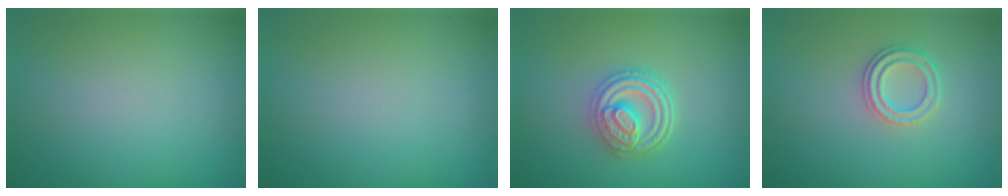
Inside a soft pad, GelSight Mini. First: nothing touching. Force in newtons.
{"total": 0.0}
{"total": 4.8, "press": 3.7, "slide": 3.0}
{"total": 2.3, "press": 2.2, "slide": 0.8}